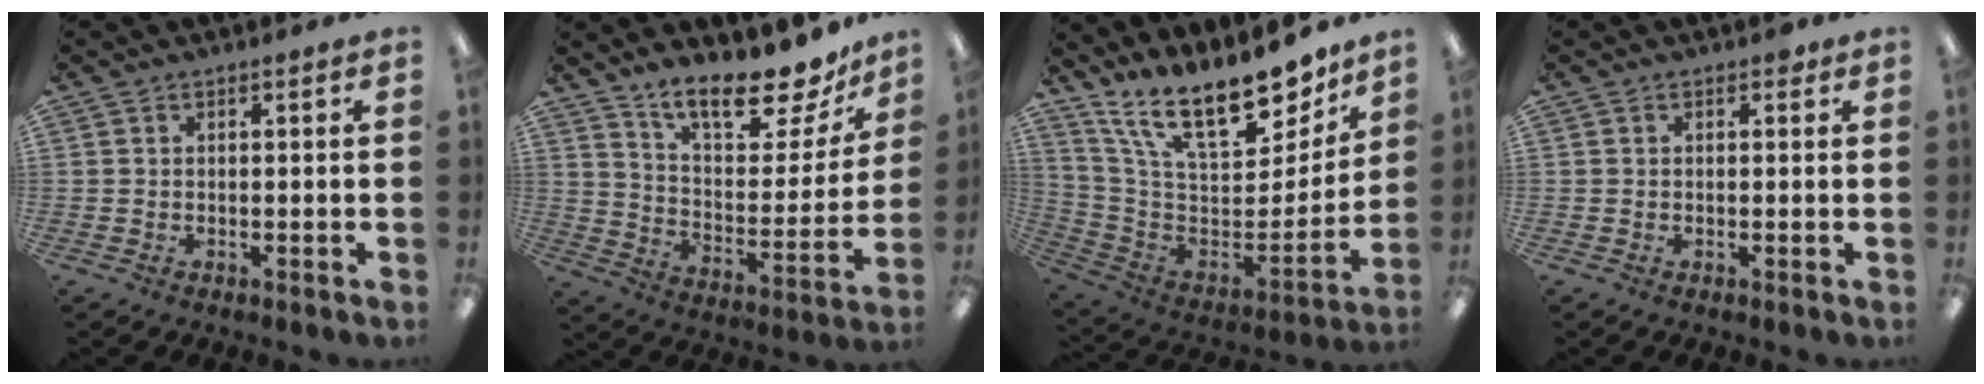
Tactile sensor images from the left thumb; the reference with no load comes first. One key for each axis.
{"total": 17.7, "fx": 15.0, "fy": 4.9, "fz": 8.1, "tx": -0.134, "ty": -0.110, "tz": 0.255}
{"total": 20.1, "fx": 15.4, "fy": 7.0, "fz": 10.8, "tx": -0.176, "ty": -0.121, "tz": 0.267}
{"total": 1.3, "fx": 0.7, "fy": 0.7, "fz": 0.8, "tx": -0.009, "ty": -0.001, "tz": 0.011}